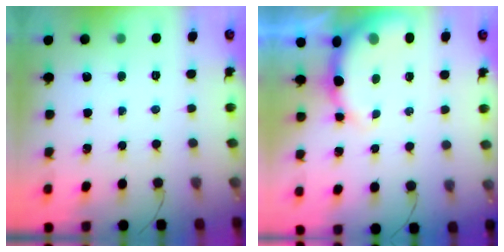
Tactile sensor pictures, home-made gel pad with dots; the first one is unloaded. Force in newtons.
{"total": 8.1, "press": 8.0, "slide": 1.3}